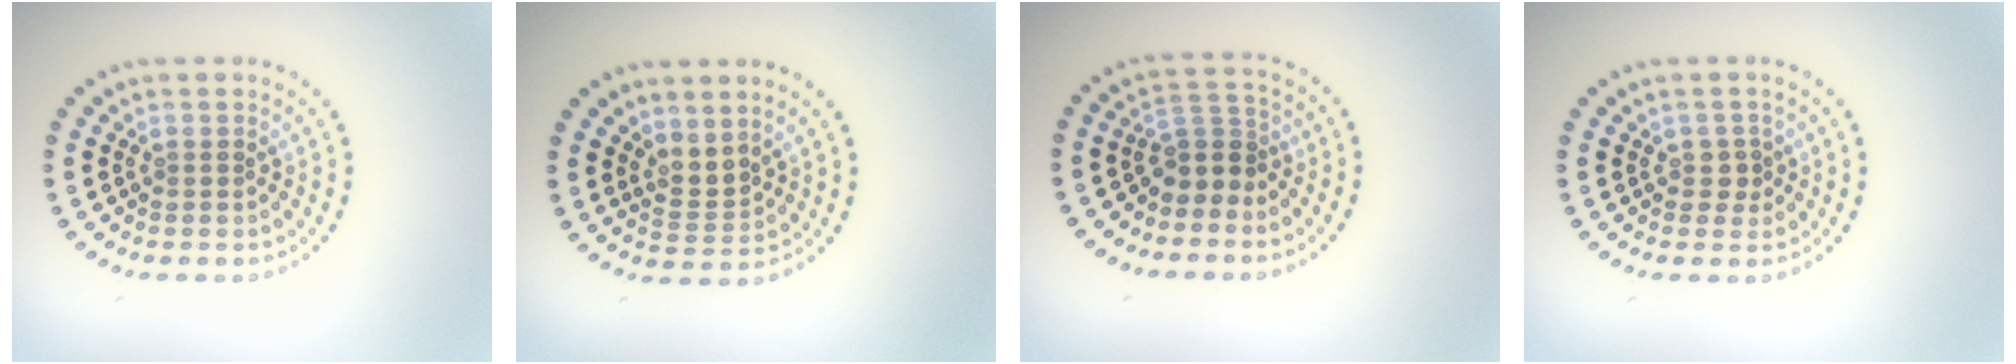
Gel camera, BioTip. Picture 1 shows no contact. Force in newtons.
{"total": 2.0, "press": 1.4, "slide": 1.4}
{"total": 2.8, "press": 2.2, "slide": 1.8}
{"total": 1.0, "press": 0.9, "slide": 0.4}